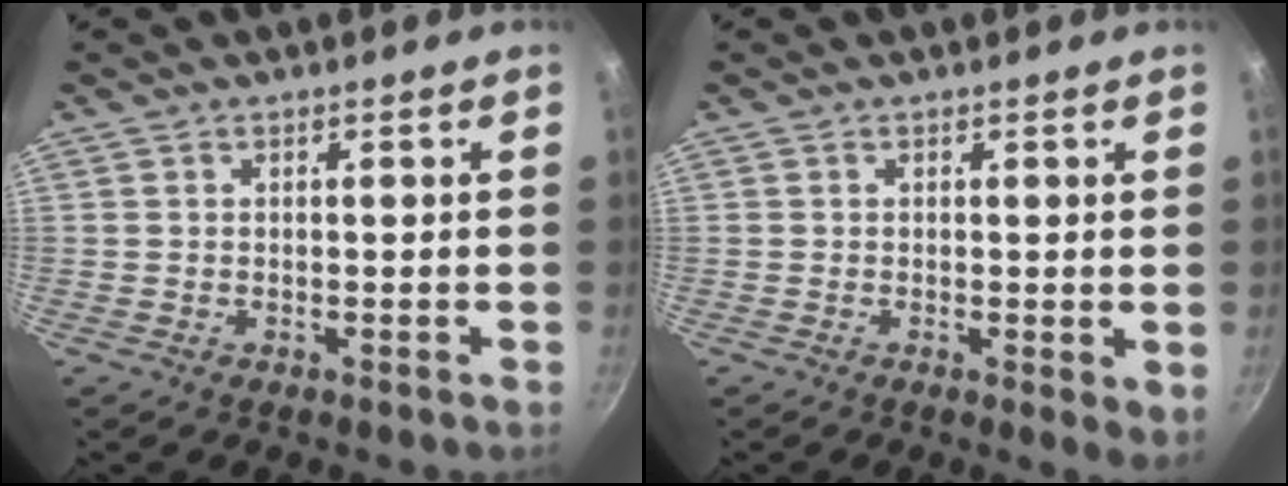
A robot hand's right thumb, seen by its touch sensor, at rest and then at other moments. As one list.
[{"total": 2.9, "force": [0.1, 1.1, 2.6], "torque": [-0.032, -0.009, 0.001]}]